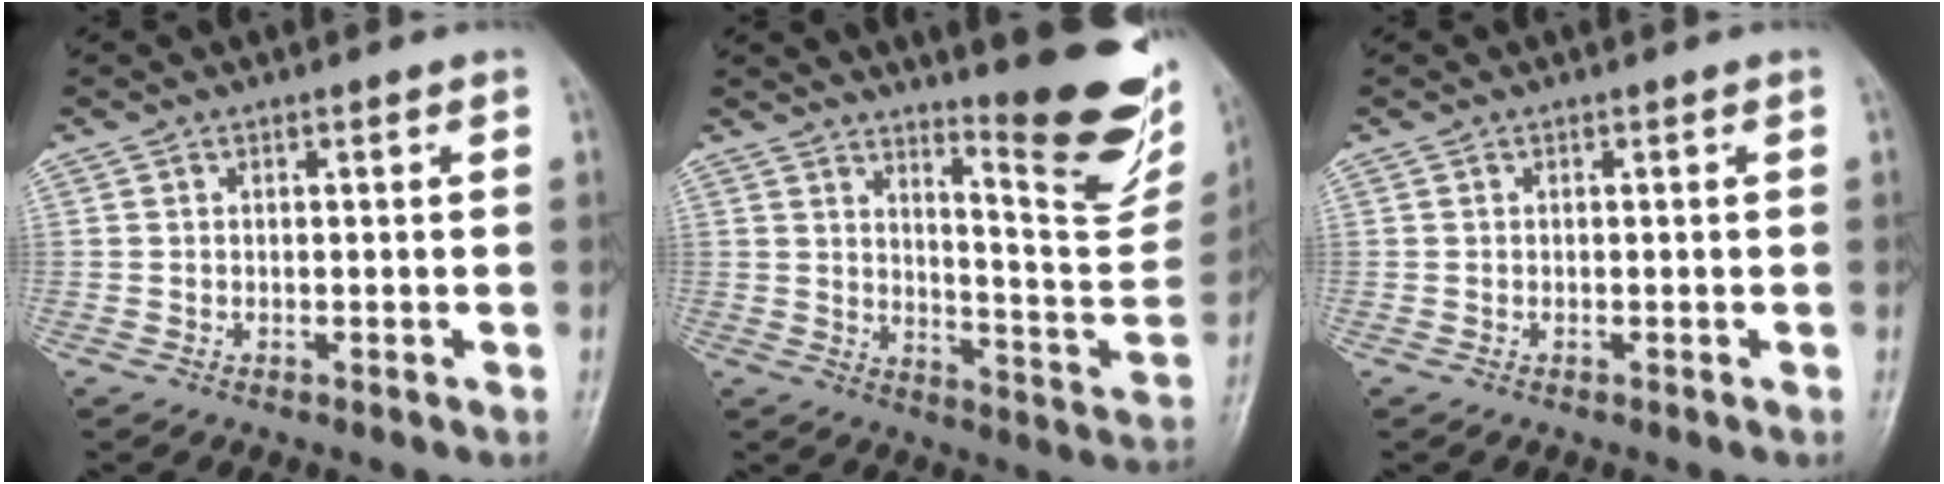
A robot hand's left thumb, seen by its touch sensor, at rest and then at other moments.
{"total": 20.2, "force": [13.0, 4.4, 14.8], "torque": [-0.155, -0.096, 0.182]}
{"total": 0.0}